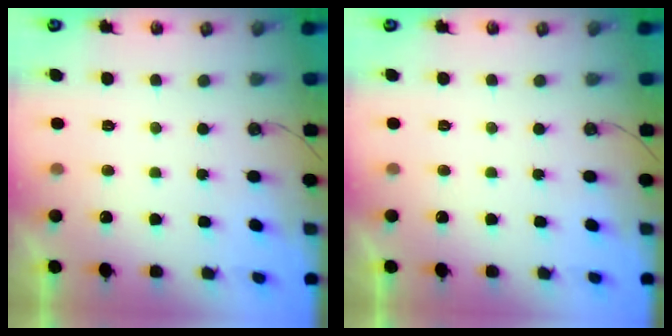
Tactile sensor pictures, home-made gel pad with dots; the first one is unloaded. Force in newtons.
{"total": 0.0}